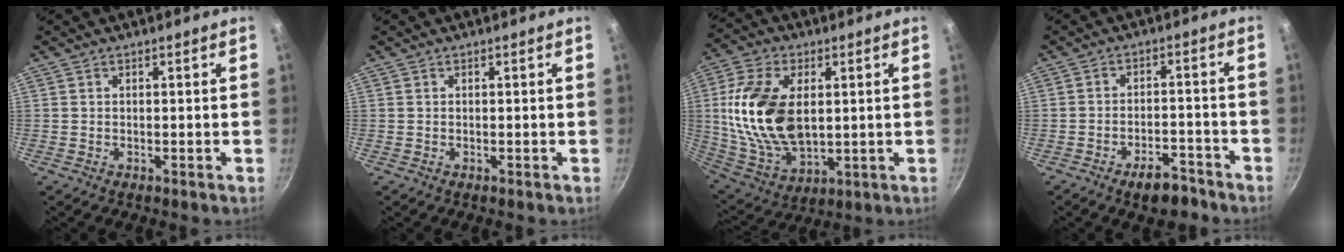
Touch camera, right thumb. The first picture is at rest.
{"total": 0.0}
{"total": 19.2, "force": [2.4, 11.6, 15.1], "torque": [-0.278, -0.011, 0.056]}
{"total": 6.7, "force": [-4.7, 2.9, 3.8], "torque": [-0.036, 0.037, -0.067]}